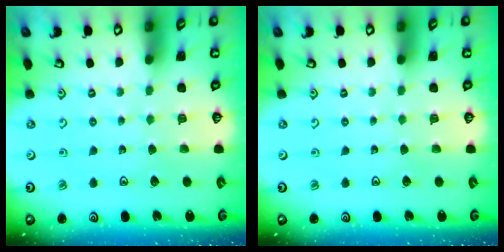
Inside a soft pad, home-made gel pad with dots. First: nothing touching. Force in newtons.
{"total": 0.0}